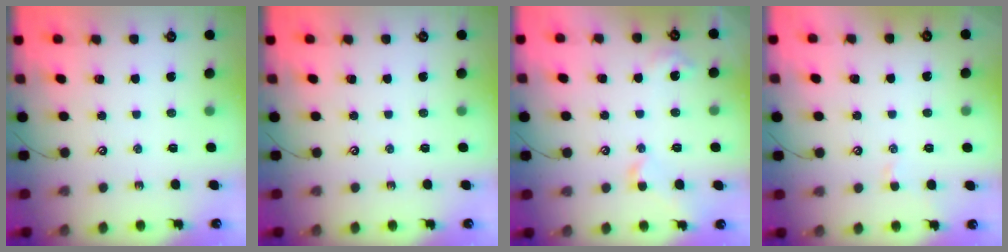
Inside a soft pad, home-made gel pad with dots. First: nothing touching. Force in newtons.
{"total": 0.0}
{"total": 3.2, "press": 3.2, "slide": 0.7}
{"total": 1.0, "press": 0.8, "slide": 0.4}